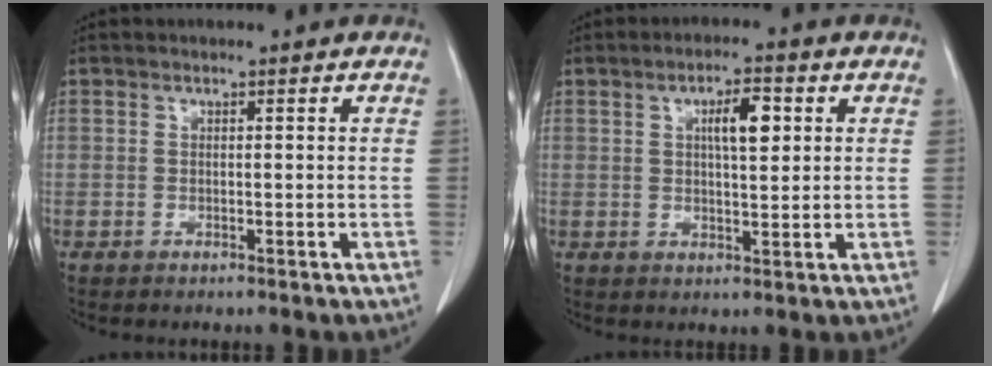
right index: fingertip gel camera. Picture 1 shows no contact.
{"total": 5.3, "force": [1.6, 1.5, 4.8], "torque": [-0.082, 0.006, 0.027]}